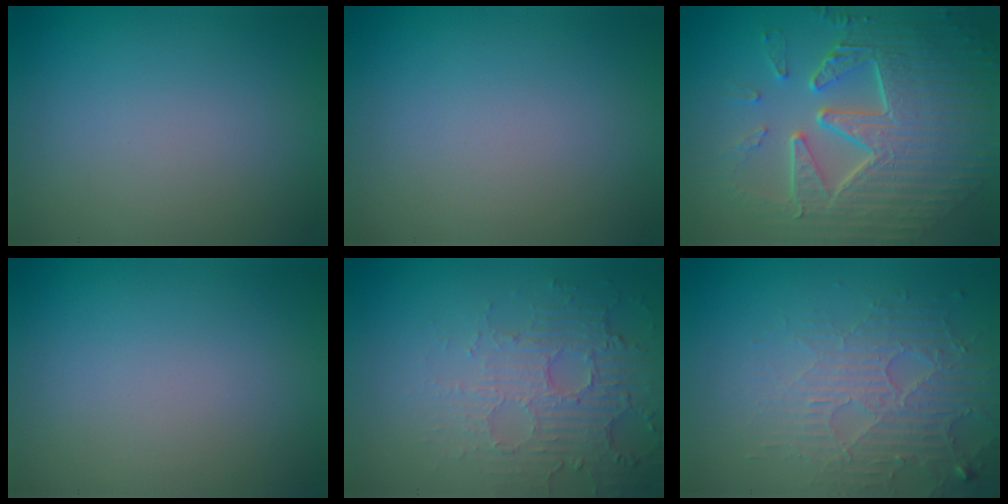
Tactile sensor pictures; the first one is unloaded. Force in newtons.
{"total": 0.0}
{"total": 9.7, "press": 6.6, "slide": 7.1}
{"total": 0.0}
{"total": 5.5, "press": 3.7, "slide": 4.0}
{"total": 3.9, "press": 3.8, "slide": 1.0}